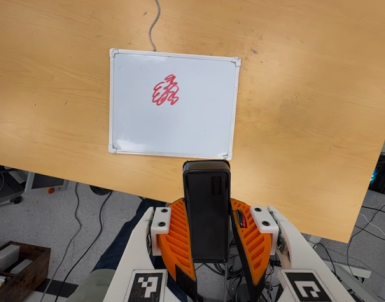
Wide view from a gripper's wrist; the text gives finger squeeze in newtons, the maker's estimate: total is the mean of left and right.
{"total": 8.0, "left": 7.2, "right": 8.8}